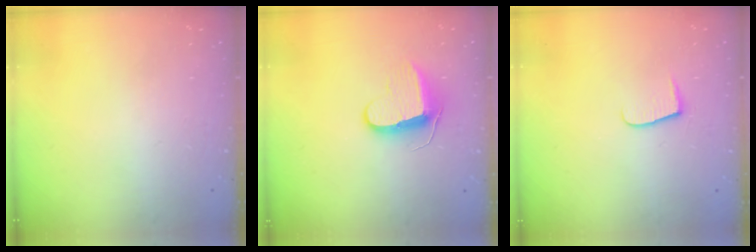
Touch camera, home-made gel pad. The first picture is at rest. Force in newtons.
{"total": 9.9, "press": 9.9, "slide": 0.2}
{"total": 4.8, "press": 4.8, "slide": 0.6}